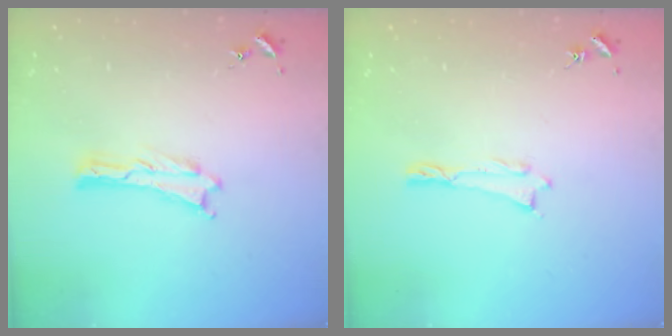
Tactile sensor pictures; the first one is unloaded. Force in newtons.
{"total": 0.0}